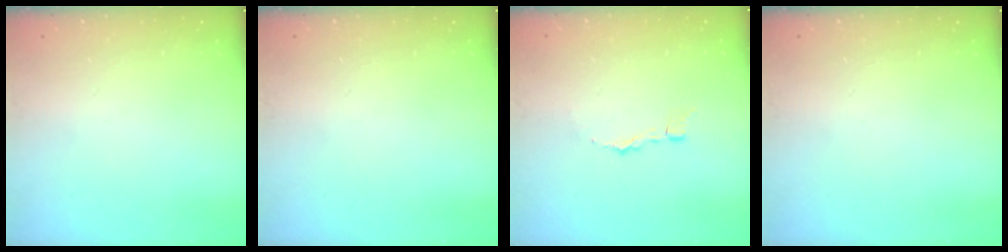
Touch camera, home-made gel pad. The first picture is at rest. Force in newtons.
{"total": 0.0}
{"total": 1.4, "press": 1.4, "slide": 0.1}
{"total": 0.0}